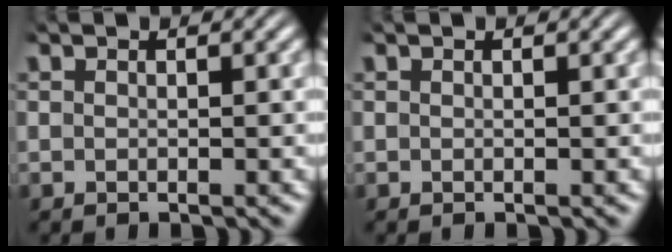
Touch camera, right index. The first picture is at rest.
{"total": 0.0}